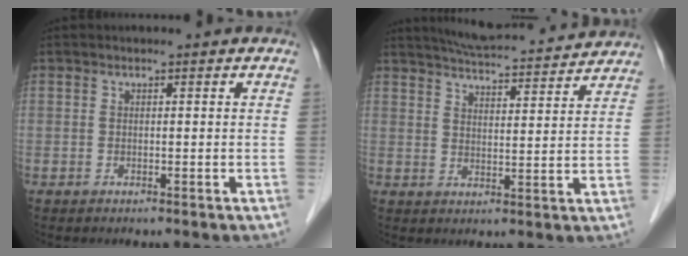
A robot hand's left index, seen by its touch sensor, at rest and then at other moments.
{"total": 15.7, "force": [14.7, 1.8, 5.2], "torque": [-0.083, 0.021, 0.202]}